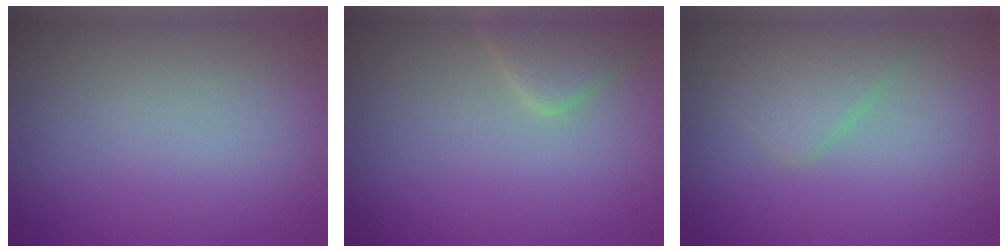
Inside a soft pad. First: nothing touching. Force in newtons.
{"total": 2.4, "press": 2.4, "slide": 0.1}
{"total": 2.4, "press": 2.4, "slide": 0.1}